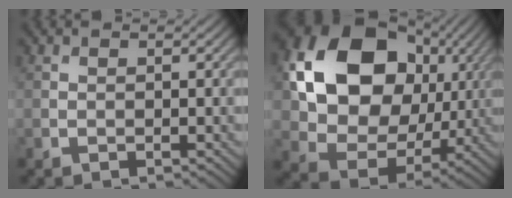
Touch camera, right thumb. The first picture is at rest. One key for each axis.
{"total": 17.3, "fx": 4.4, "fy": 13.3, "fz": 10.2, "tx": -0.221, "ty": 0.006, "tz": 0.089}